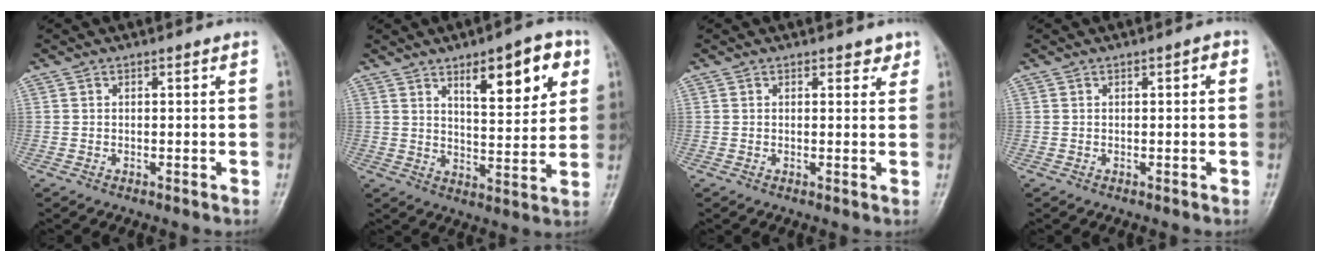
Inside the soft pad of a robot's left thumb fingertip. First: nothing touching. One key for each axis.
{"total": 12.7, "fx": 6.1, "fy": 4.7, "fz": 10.2, "tx": -0.115, "ty": -0.028, "tz": 0.090}
{"total": 2.0, "fx": 1.4, "fy": 1.1, "fz": 0.9, "tx": 0.005, "ty": -0.007, "tz": 0.014}
{"total": 1.5, "fx": 0.3, "fy": 0.5, "fz": 1.3, "tx": -0.018, "ty": 0.003, "tz": 0.001}